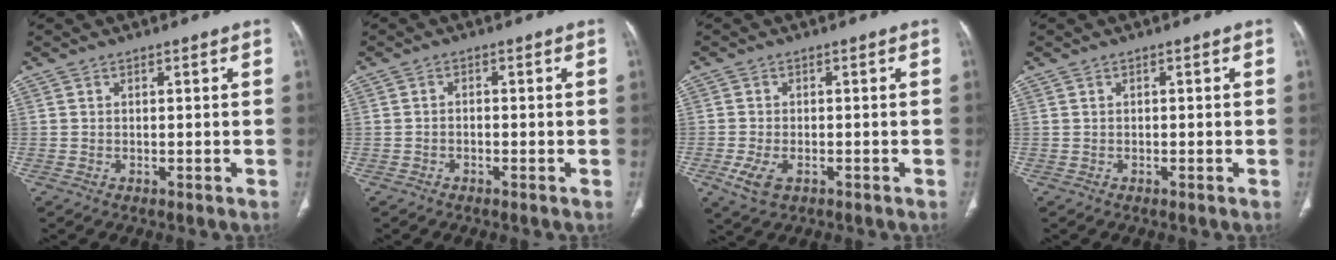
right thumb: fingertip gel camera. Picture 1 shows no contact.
{"total": 1.0, "force": [-0.5, 0.6, 0.5], "torque": [-0.007, 0.005, -0.010]}
{"total": 4.8, "force": [-1.9, 2.8, 3.4], "torque": [-0.077, -0.003, -0.031]}
{"total": 0.0}